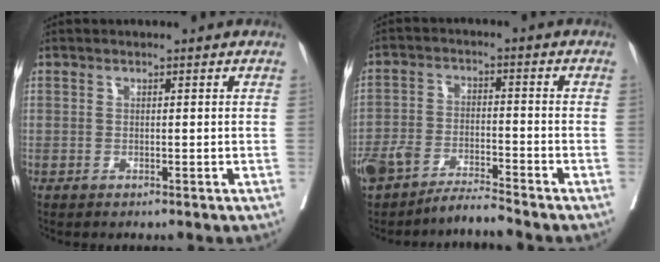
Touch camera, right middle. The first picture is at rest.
{"total": 5.7, "force": [-5.3, 0.4, 2.0], "torque": [-0.041, 0.006, -0.097]}